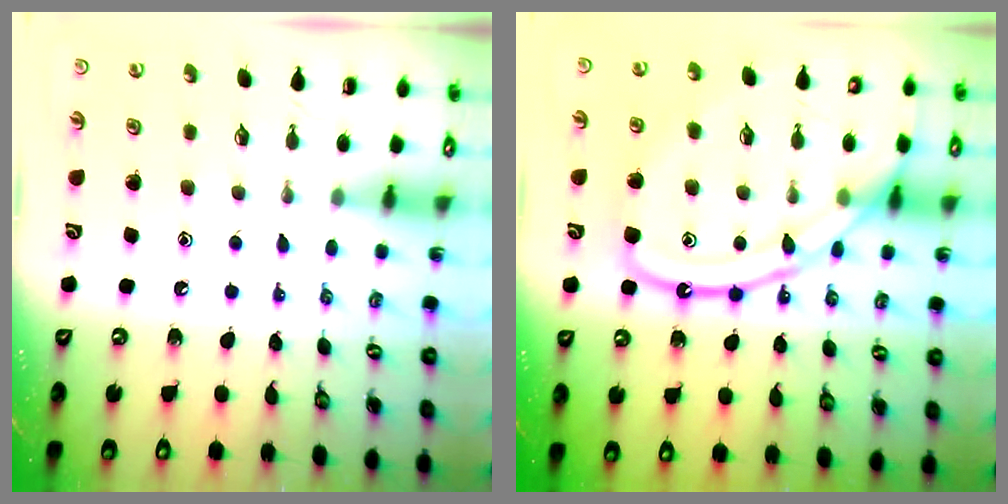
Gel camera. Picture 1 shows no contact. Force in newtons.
{"total": 15.7, "press": 15.6, "slide": 1.4}